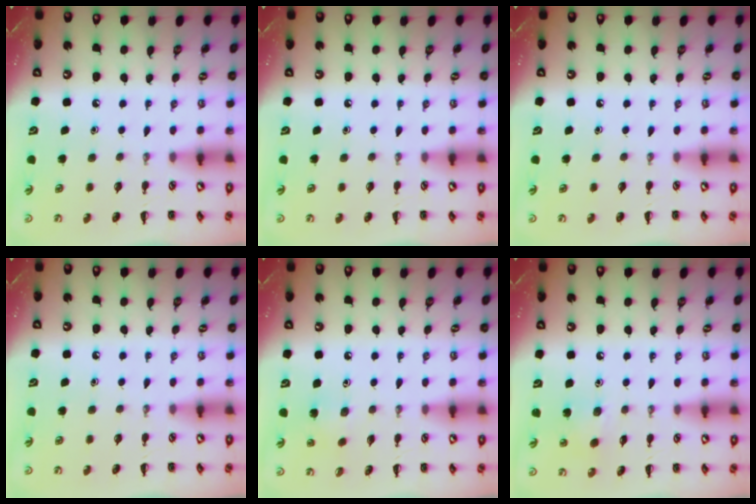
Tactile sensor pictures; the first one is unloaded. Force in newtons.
{"total": 0.0}
{"total": 0.0}
{"total": 0.0}
{"total": 6.3, "press": 6.1, "slide": 1.7}
{"total": 5.2, "press": 5.1, "slide": 0.9}